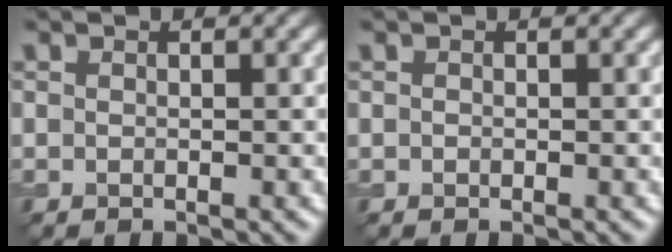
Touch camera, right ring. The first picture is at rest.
{"total": 0.0}